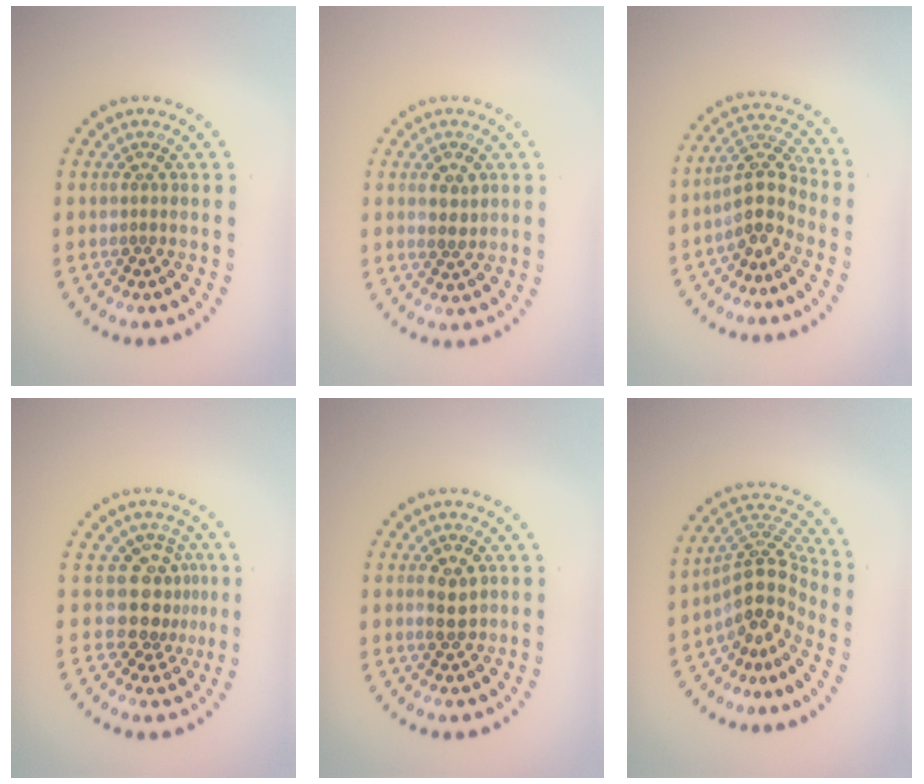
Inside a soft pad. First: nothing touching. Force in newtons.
{"total": 1.5, "press": 1.5, "slide": 0.2}
{"total": 3.5, "press": 2.9, "slide": 1.9}
{"total": 3.6, "press": 2.7, "slide": 2.4}
{"total": 2.5, "press": 2.5, "slide": 0.1}
{"total": 4.7, "press": 3.5, "slide": 3.2}